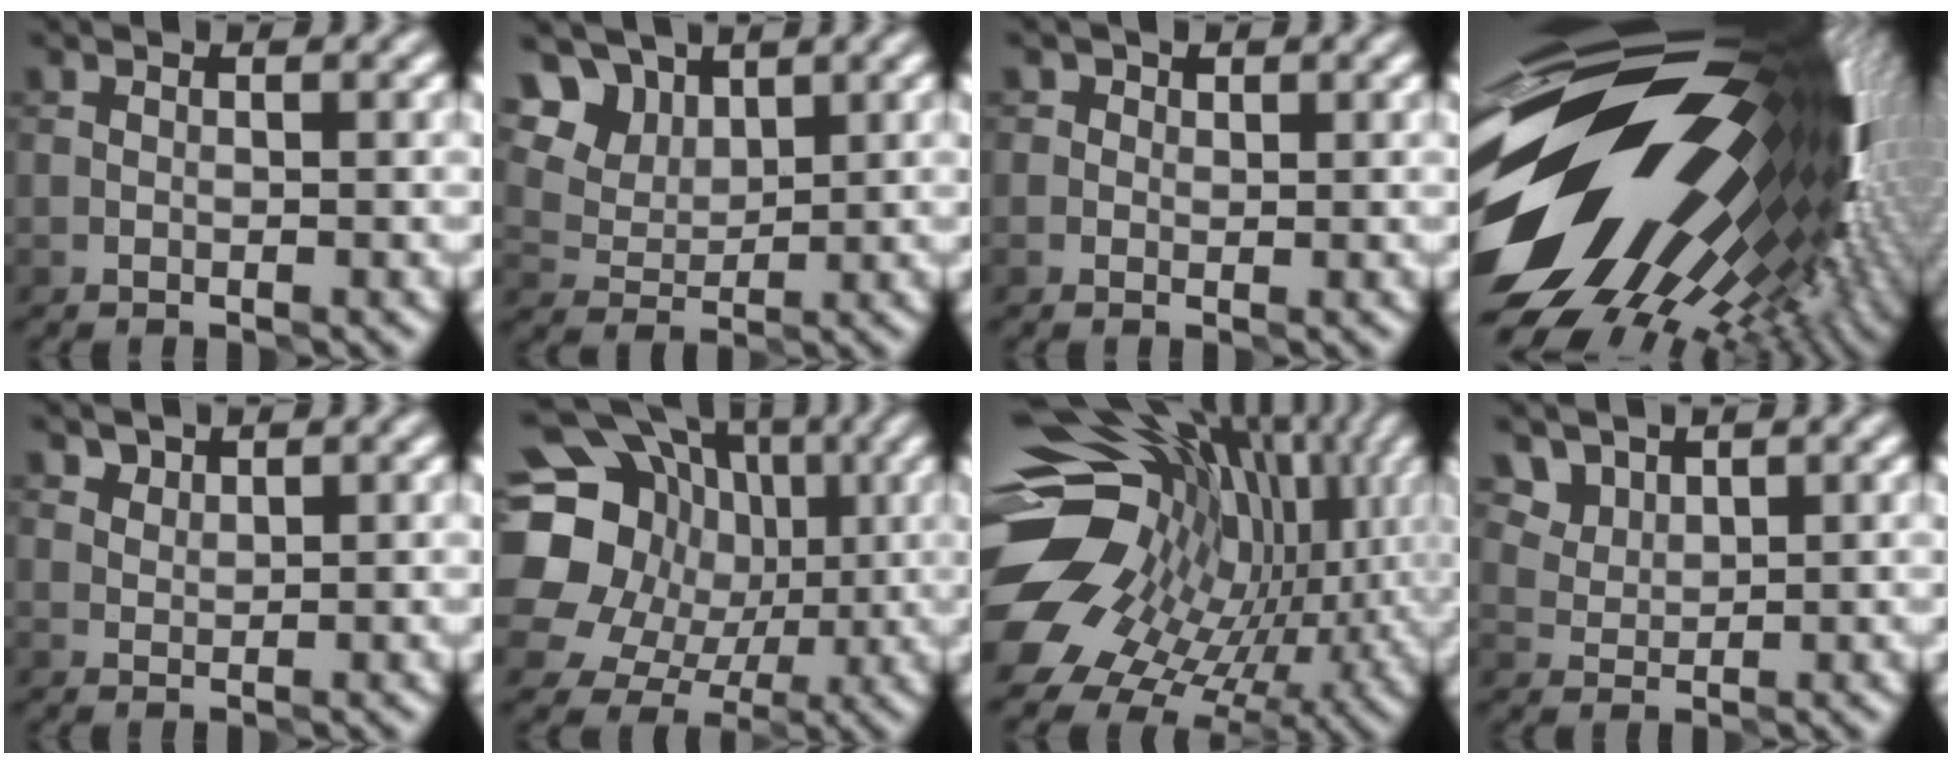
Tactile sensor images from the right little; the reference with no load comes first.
{"total": 10.8, "force": [6.1, 7.4, 5.0], "torque": [-0.124, 0.023, 0.104]}
{"total": 1.9, "force": [0.9, 1.6, 0.7], "torque": [0.001, 0.005, -0.003]}
{"total": 21.2, "force": [-0.8, 11.9, 17.5], "torque": [-0.281, 0.004, -0.039]}
{"total": 1.5, "force": [1.3, 0.6, 0.3], "torque": [-0.013, -0.009, 0.037]}
{"total": 18.9, "force": [1.9, 17.1, 7.7], "torque": [-0.197, 0.041, -0.002]}
{"total": 18.0, "force": [-0.3, 13.1, 12.4], "torque": [-0.215, -0.007, 0.015]}
{"total": 4.5, "force": [3.1, 2.8, 1.8], "torque": [-0.067, -0.001, 0.077]}